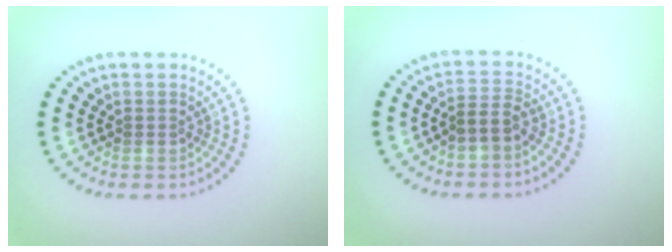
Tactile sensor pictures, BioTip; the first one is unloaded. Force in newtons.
{"total": 1.9, "press": 1.3, "slide": 1.4}